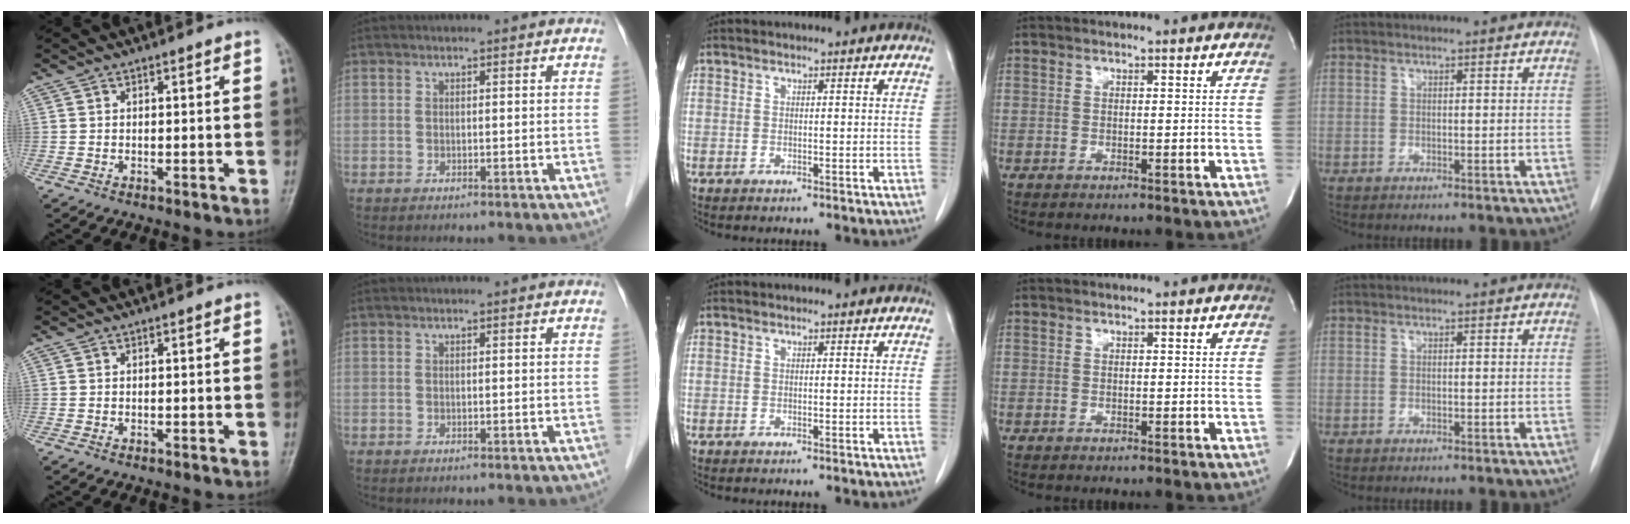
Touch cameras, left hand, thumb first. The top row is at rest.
{}